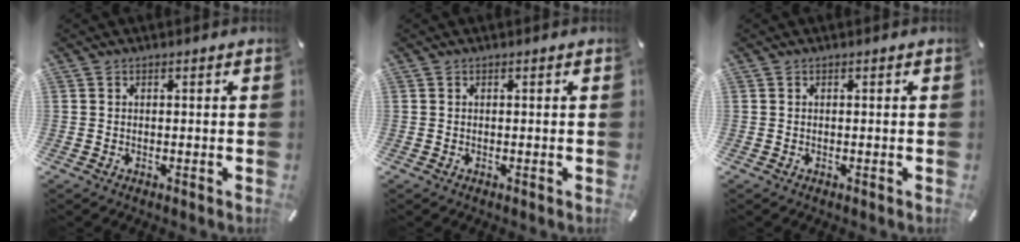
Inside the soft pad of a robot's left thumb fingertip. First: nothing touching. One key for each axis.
{"total": 0.0}
{"total": 0.0}